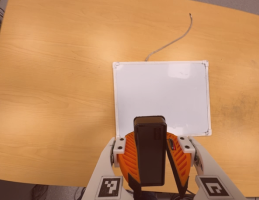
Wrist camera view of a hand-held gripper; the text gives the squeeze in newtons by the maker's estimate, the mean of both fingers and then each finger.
{"total": 8.6, "left": 9.0, "right": 8.2}